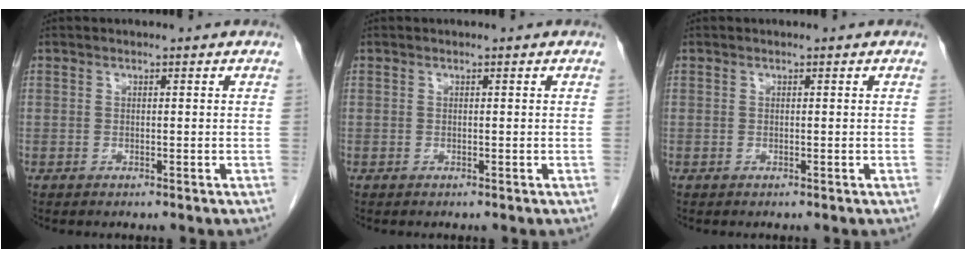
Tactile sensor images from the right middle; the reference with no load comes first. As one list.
[{"total": 0.0}, {"total": 0.0}]